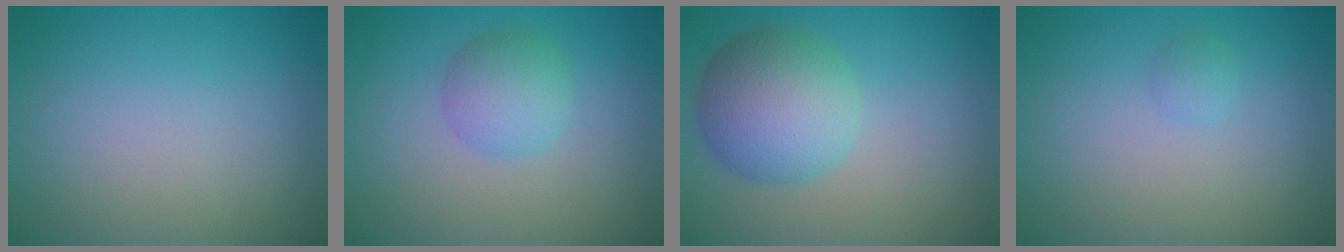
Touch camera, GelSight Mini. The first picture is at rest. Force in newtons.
{"total": 2.9, "press": 2.9, "slide": 0.1}
{"total": 6.2, "press": 6.2, "slide": 0.1}
{"total": 0.8, "press": 0.8, "slide": 0.0}